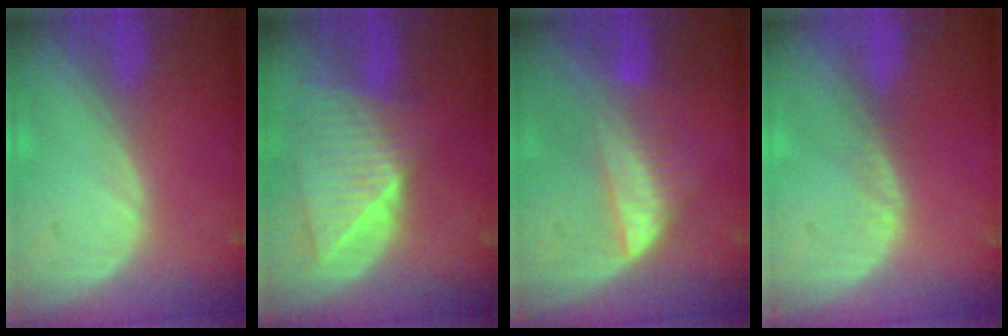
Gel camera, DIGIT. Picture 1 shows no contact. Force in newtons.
{"total": 9.1, "press": 8.0, "slide": 4.3}
{"total": 6.5, "press": 6.1, "slide": 2.2}
{"total": 0.5, "press": 0.5, "slide": 0.1}